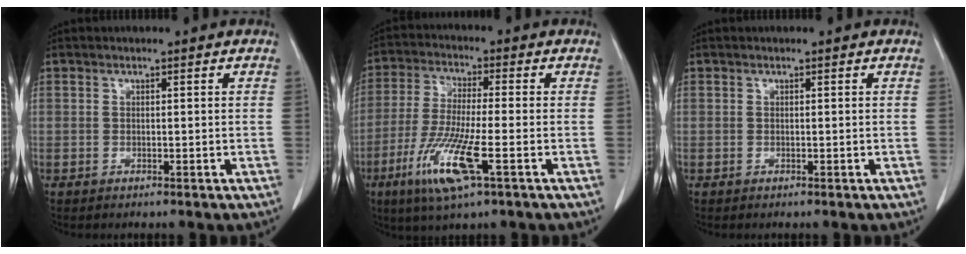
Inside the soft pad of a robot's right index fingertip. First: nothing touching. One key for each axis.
{"total": 11.3, "fx": -4.8, "fy": 0.9, "fz": 10.2, "tx": -0.212, "ty": -0.027, "tz": -0.091}
{"total": 0.0}